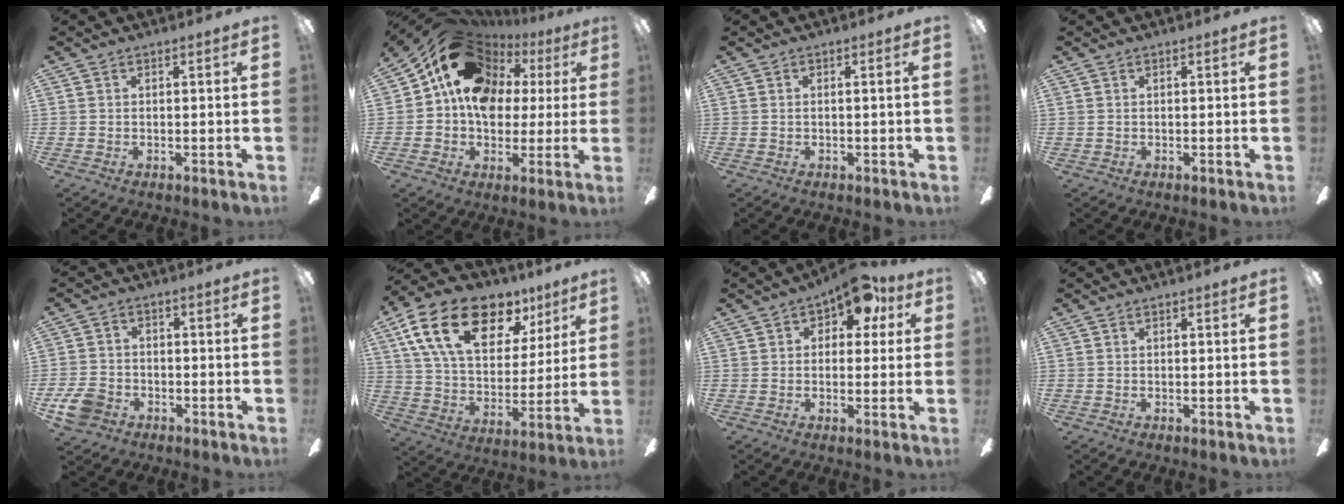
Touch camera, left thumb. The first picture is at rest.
{"total": 18.4, "force": [6.2, 13.8, 10.4], "torque": [-0.183, -0.018, 0.121]}
{"total": 0.6, "force": [0.1, -0.4, 0.5], "torque": [-0.008, -0.002, 0.002]}
{"total": 0.0}
{"total": 7.0, "force": [-3.8, 5.0, 3.1], "torque": [-0.077, 0.023, -0.073]}
{"total": 22.4, "force": [11.7, 13.0, 13.9], "torque": [-0.246, -0.047, 0.207]}
{"total": 9.8, "force": [5.3, 5.6, 5.9], "torque": [-0.071, -0.017, 0.090]}
{"total": 0.0}